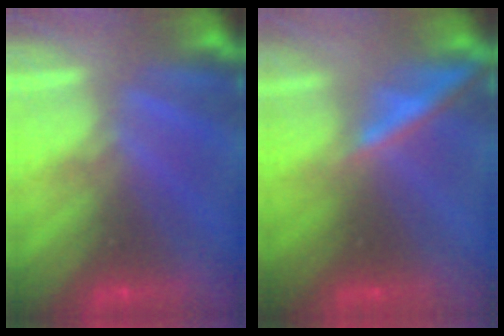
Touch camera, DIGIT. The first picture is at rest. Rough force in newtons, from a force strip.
{"total": 1.9}